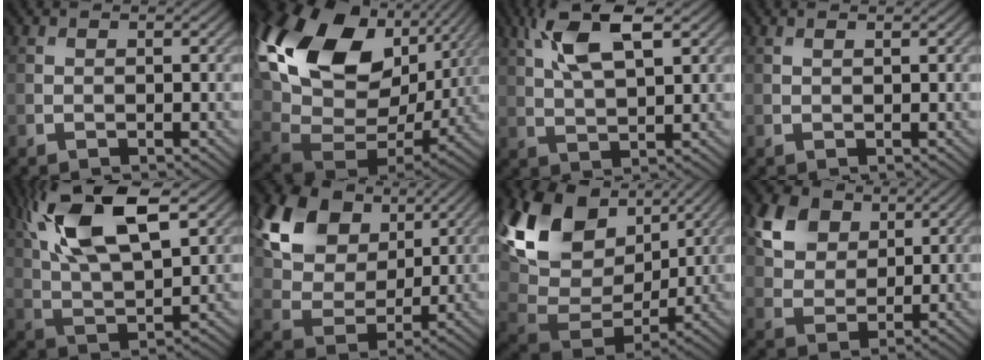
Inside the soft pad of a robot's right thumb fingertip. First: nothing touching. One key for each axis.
{"total": 20.3, "fx": 7.8, "fy": 13.2, "fz": 13.3, "tx": -0.303, "ty": 0.010, "tz": 0.160}
{"total": 8.5, "fx": 3.9, "fy": 3.0, "fz": 7.0, "tx": -0.147, "ty": 0.013, "tz": 0.077}
{"total": 0.6, "fx": 0.5, "fy": 0.0, "fz": 0.4, "tx": -0.011, "ty": 0.004, "tz": 0.006}
{"total": 15.1, "fx": 6.8, "fy": 5.9, "fz": 12.1, "tx": -0.260, "ty": 0.020, "tz": 0.122}
{"total": 12.9, "fx": 6.5, "fy": 8.6, "fz": 7.1, "tx": -0.176, "ty": 0.024, "tz": 0.112}
{"total": 16.4, "fx": 7.5, "fy": 10.2, "fz": 10.4, "tx": -0.262, "ty": 0.020, "tz": 0.150}
{"total": 7.0, "fx": 3.7, "fy": 4.8, "fz": 3.5, "tx": -0.092, "ty": 0.003, "tz": 0.065}